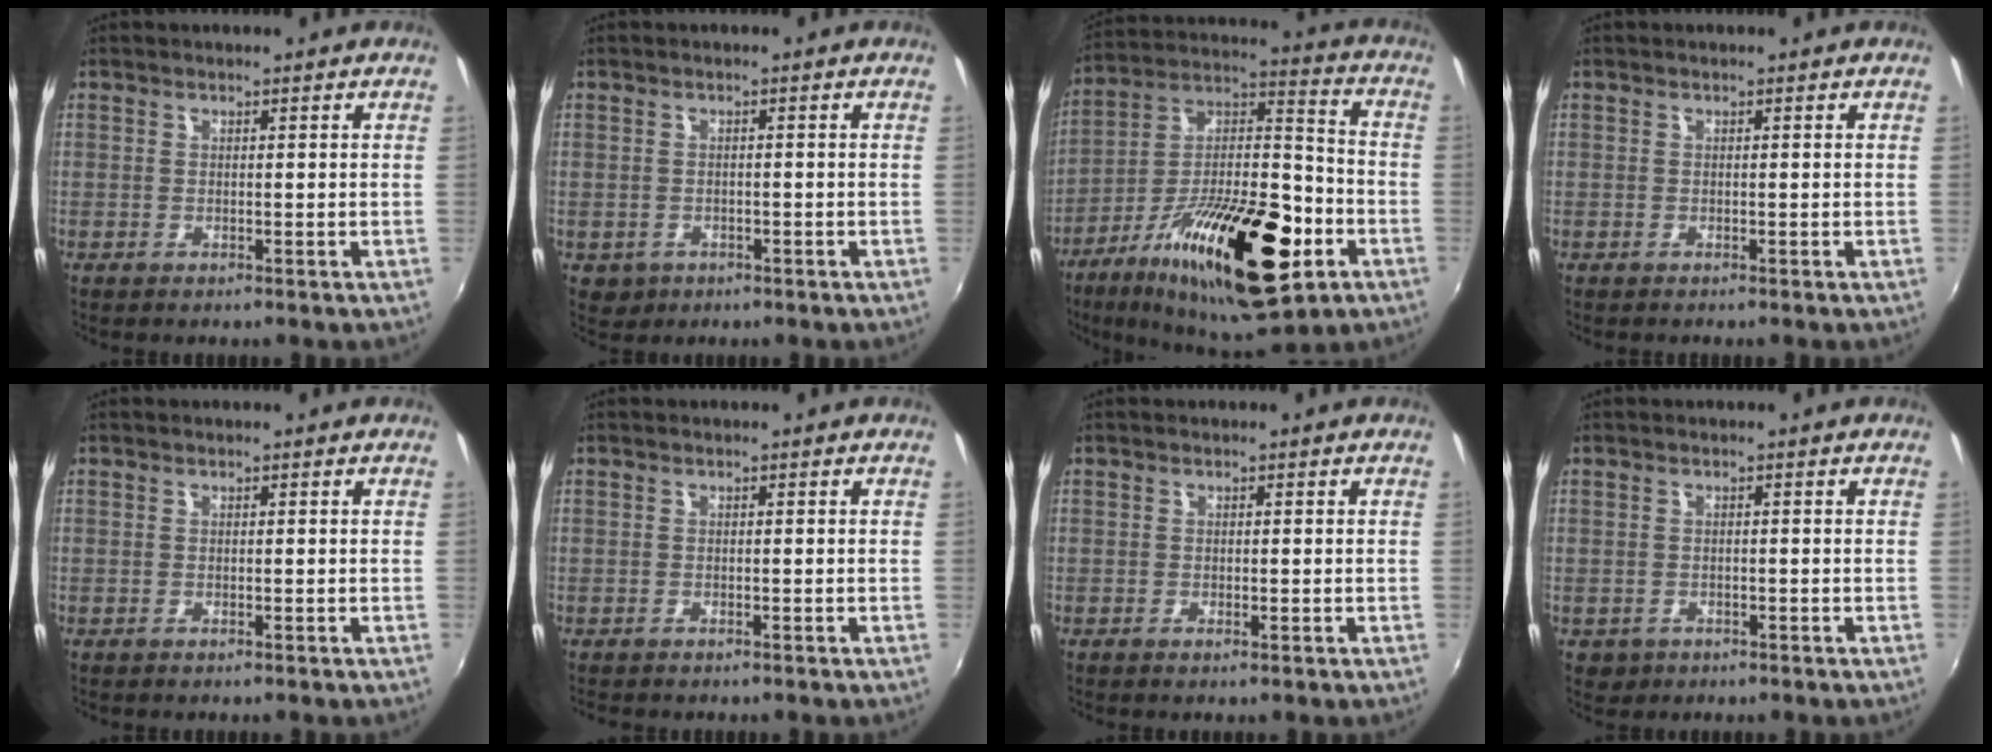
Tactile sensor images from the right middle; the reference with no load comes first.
{"total": 3.7, "force": [-1.2, 3.2, 1.3], "torque": [-0.036, -0.004, -0.010]}
{"total": 27.5, "force": [-12.1, 10.0, 22.6], "torque": [-0.378, -0.019, -0.191]}
{"total": 0.0}
{"total": 0.0}
{"total": 1.2, "force": [-1.0, 0.6, 0.3], "torque": [-0.010, -0.004, -0.016]}
{"total": 0.8, "force": [-0.4, 0.4, 0.5], "torque": [-0.009, -0.002, -0.008]}
{"total": 3.2, "force": [-1.2, 2.7, 1.2], "torque": [-0.032, -0.004, -0.012]}